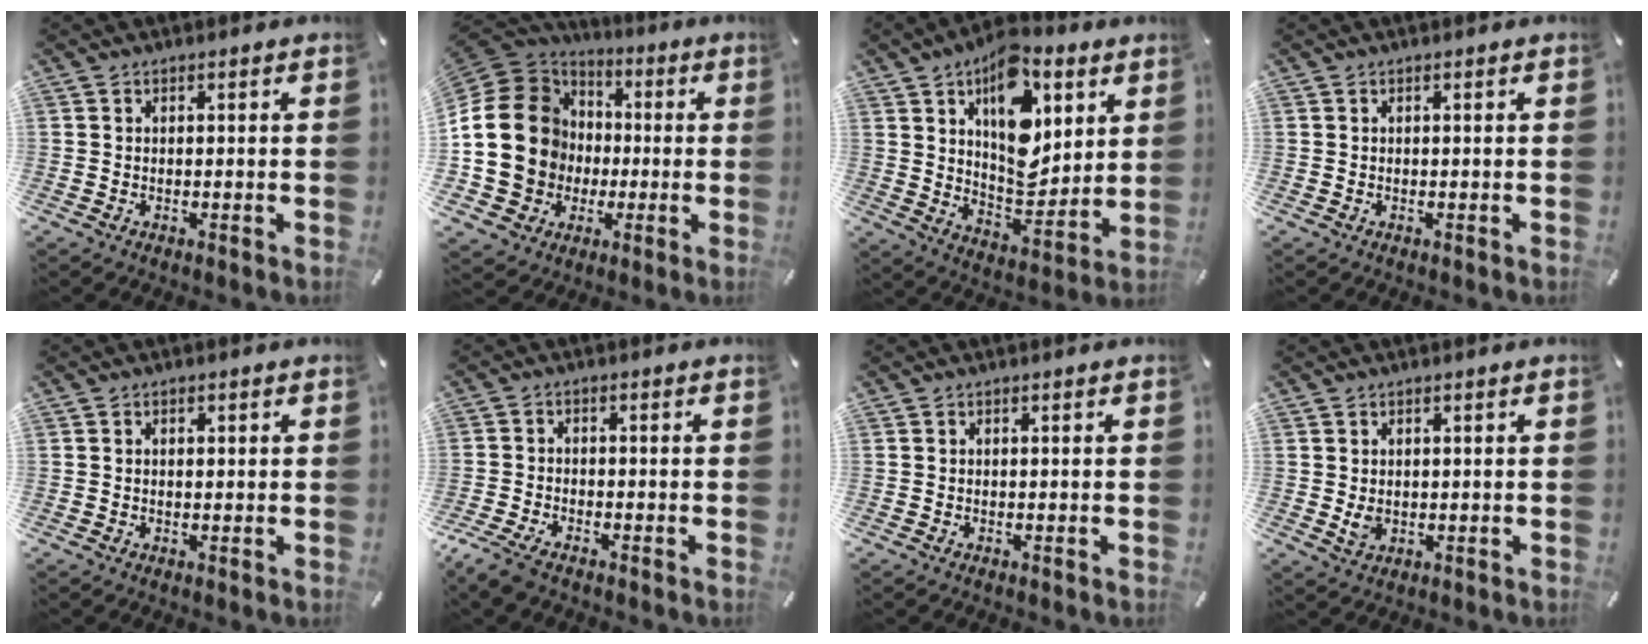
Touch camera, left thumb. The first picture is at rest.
{"total": 22.4, "force": [0.1, 19.6, 10.9], "torque": [-0.224, 0.010, 0.022]}
{"total": 17.5, "force": [7.3, 10.6, 11.9], "torque": [-0.161, -0.038, 0.132]}
{"total": 0.0}
{"total": 1.1, "force": [0.1, 0.8, 0.7], "torque": [-0.016, 0.005, 0.000]}
{"total": 4.5, "force": [-3.6, 1.3, 2.4], "torque": [-0.063, 0.003, -0.072]}
{"total": 0.0}
{"total": 2.6, "force": [0.2, 2.1, 1.5], "torque": [-0.026, -0.003, 0.002]}